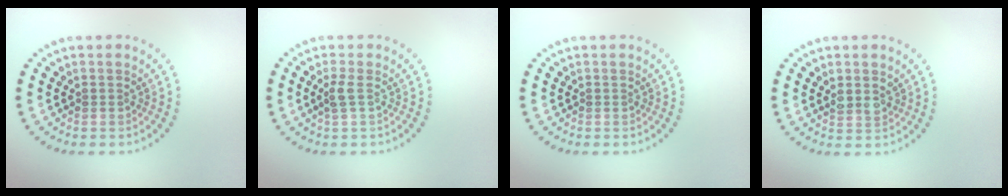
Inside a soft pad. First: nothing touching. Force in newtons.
{"total": 1.2, "press": 1.0, "slide": 0.6}
{"total": 0.0}
{"total": 1.7, "press": 1.6, "slide": 0.7}